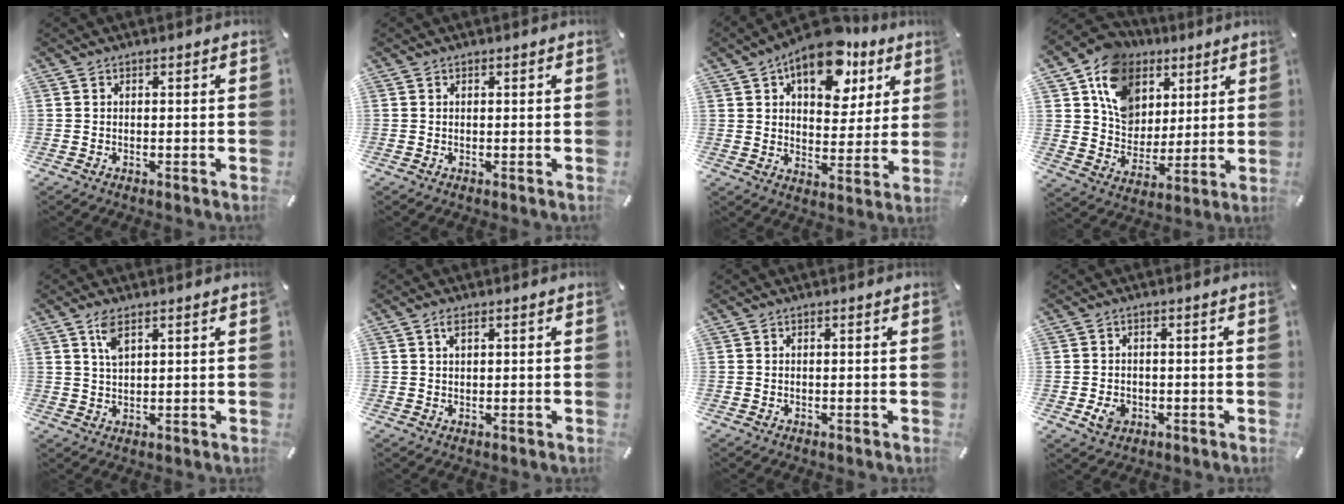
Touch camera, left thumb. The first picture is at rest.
{"total": 0.0}
{"total": 14.8, "force": [8.8, 8.5, 8.3], "torque": [-0.111, -0.046, 0.151]}
{"total": 13.9, "force": [6.3, 11.4, 4.8], "torque": [-0.089, -0.036, 0.122]}
{"total": 4.2, "force": [2.3, 1.7, 3.1], "torque": [-0.069, 0.002, 0.041]}
{"total": 1.7, "force": [0.9, 0.7, 1.2], "torque": [-0.027, 0.001, 0.016]}
{"total": 0.0}
{"total": 4.2, "force": [-1.1, 3.4, 2.1], "torque": [-0.023, -0.002, -0.021]}